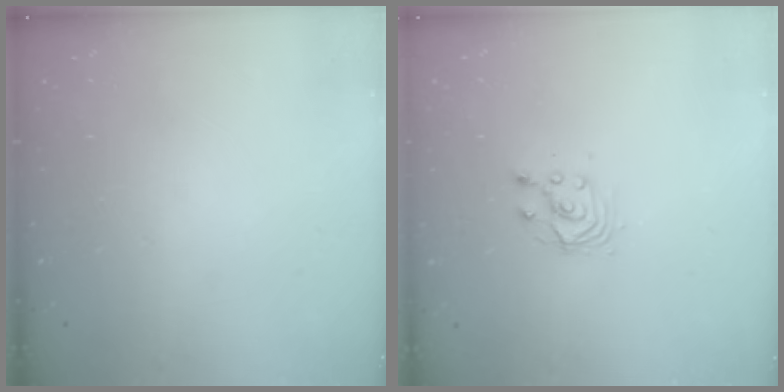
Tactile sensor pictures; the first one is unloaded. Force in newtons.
{"total": 3.4, "press": 3.4, "slide": 0.2}